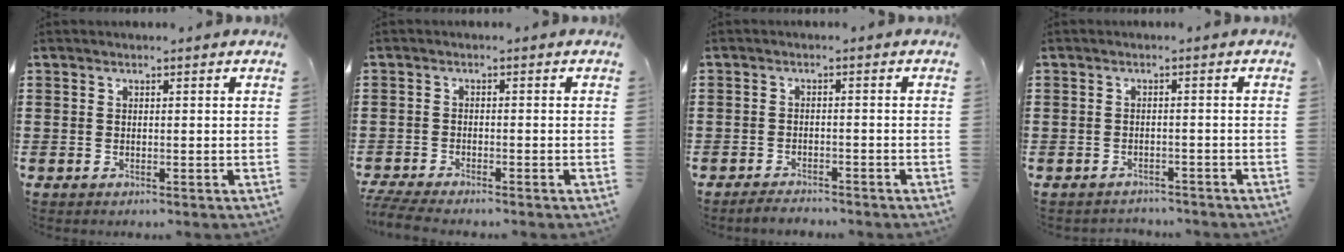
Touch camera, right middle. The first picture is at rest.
{"total": 2.7, "force": [-2.5, 0.1, 0.9], "torque": [-0.031, -0.006, -0.054]}
{"total": 2.0, "force": [-2.0, 0.2, 0.1], "torque": [-0.007, 0.000, -0.042]}
{"total": 1.6, "force": [-1.6, 0.4, -0.3], "torque": [0.000, 0.002, -0.037]}